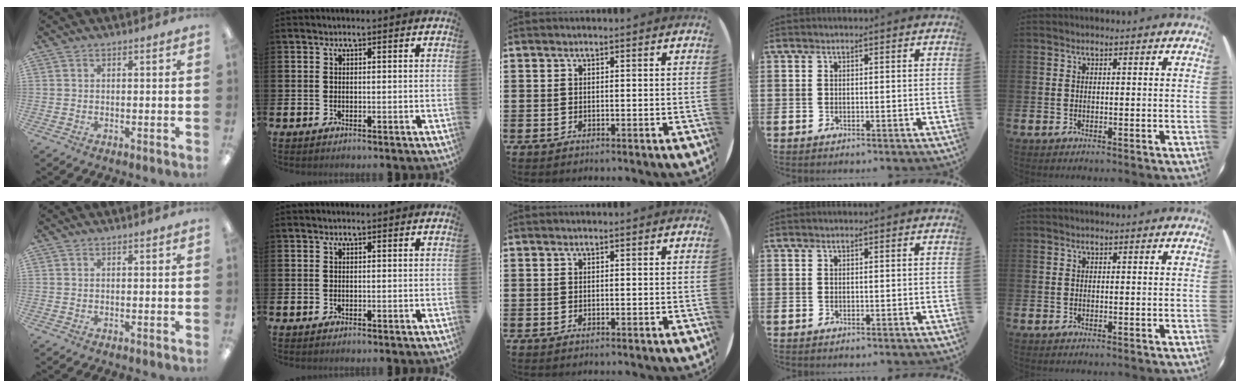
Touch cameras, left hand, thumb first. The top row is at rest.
{}